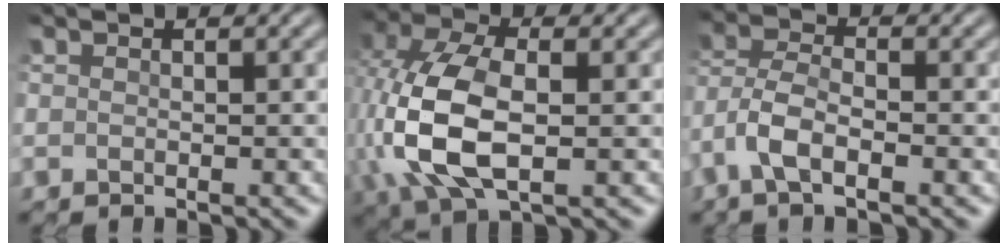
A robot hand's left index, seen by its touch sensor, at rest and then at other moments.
{"total": 9.5, "force": [-0.9, 5.2, 8.0], "torque": [-0.210, 0.001, -0.016]}
{"total": 3.6, "force": [-2.1, 1.0, 2.8], "torque": [-0.069, 0.009, -0.049]}